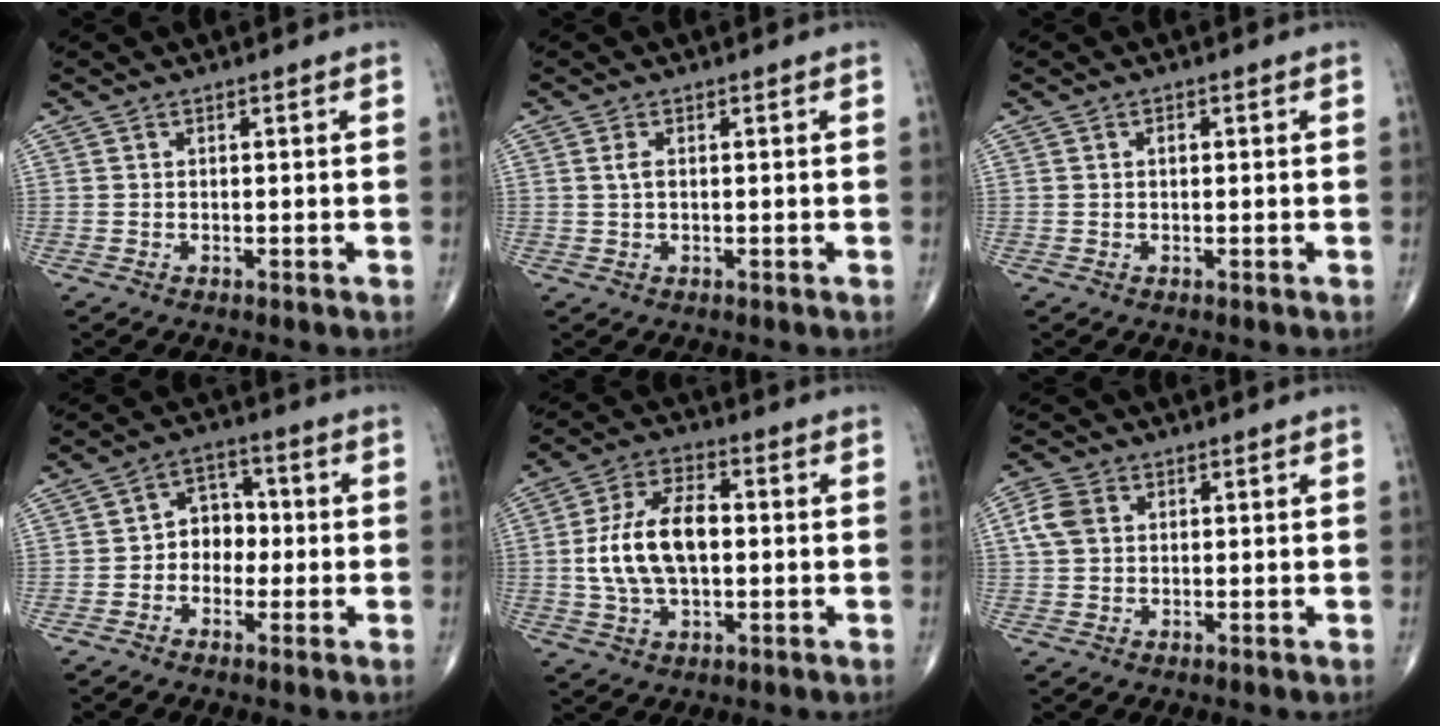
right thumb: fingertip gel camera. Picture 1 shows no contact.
{"total": 1.7, "force": [0.3, 0.9, 1.4], "torque": [-0.031, 0.002, 0.005]}
{"total": 0.9, "force": [0.1, 0.6, 0.6], "torque": [-0.007, 0.002, -0.001]}
{"total": 6.6, "force": [-0.9, 5.3, 3.9], "torque": [-0.025, 0.027, -0.029]}
{"total": 13.4, "force": [0.1, 7.4, 11.1], "torque": [-0.208, 0.019, 0.000]}
{"total": 4.8, "force": [1.1, 3.6, 2.9], "torque": [-0.063, 0.008, 0.019]}